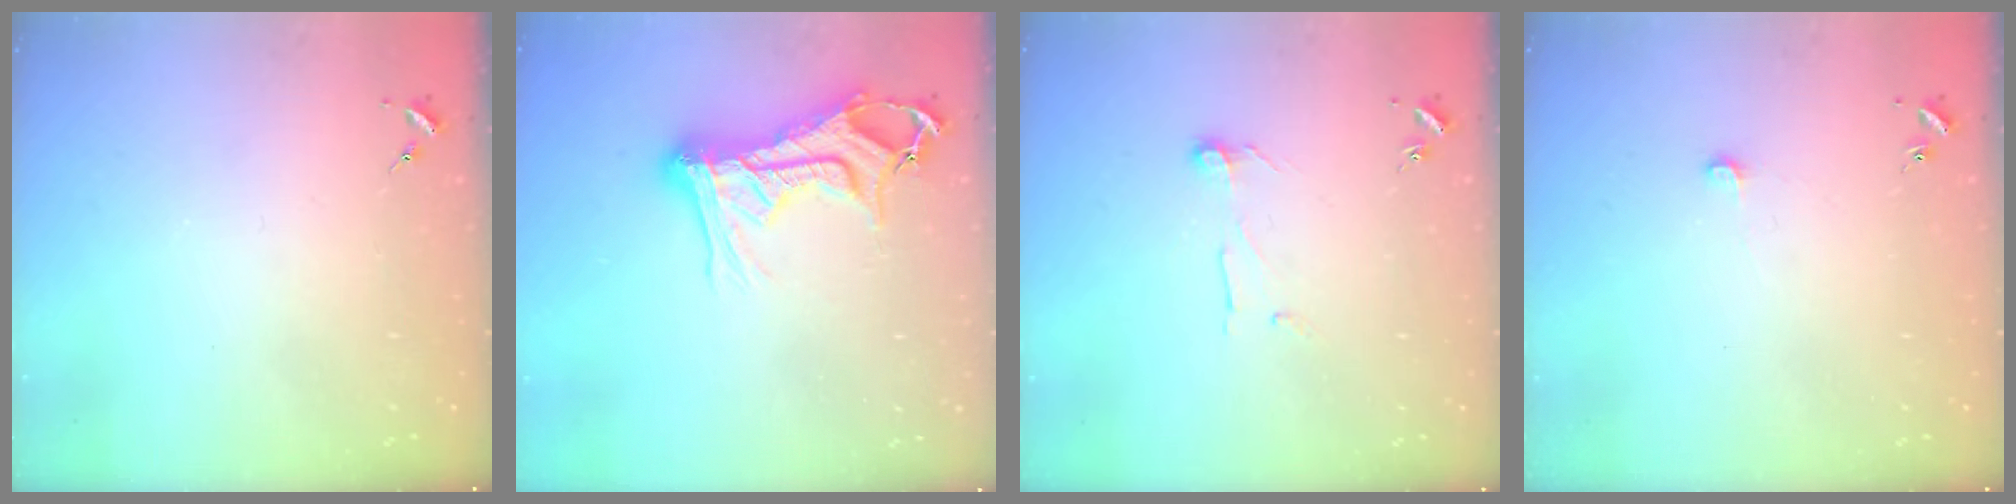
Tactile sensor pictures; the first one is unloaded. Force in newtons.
{"total": 17.4, "press": 17.3, "slide": 1.7}
{"total": 7.2, "press": 7.2, "slide": 0.5}
{"total": 3.5, "press": 3.5, "slide": 0.3}